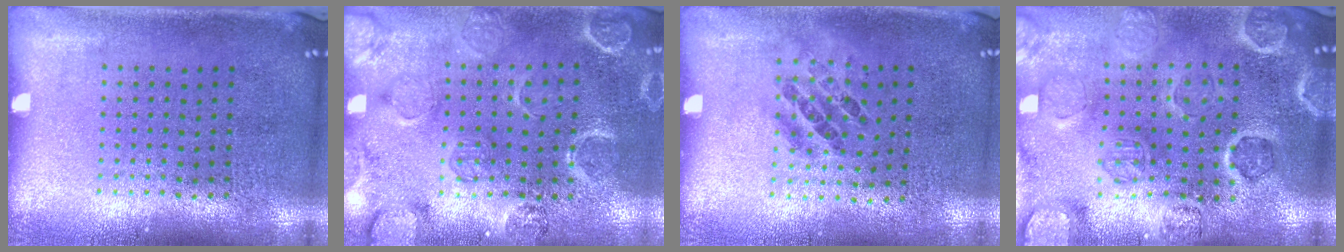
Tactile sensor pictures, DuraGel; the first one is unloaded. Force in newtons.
{"total": 2.4, "press": 2.3, "slide": 0.6}
{"total": 1.0, "press": 0.7, "slide": 0.7}
{"total": 2.5, "press": 2.5, "slide": 0.3}